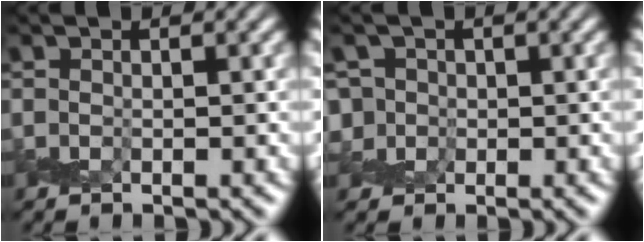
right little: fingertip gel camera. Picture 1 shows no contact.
{"total": 3.7, "force": [0.4, 3.6, 0.9], "torque": [-0.002, 0.029, -0.019]}